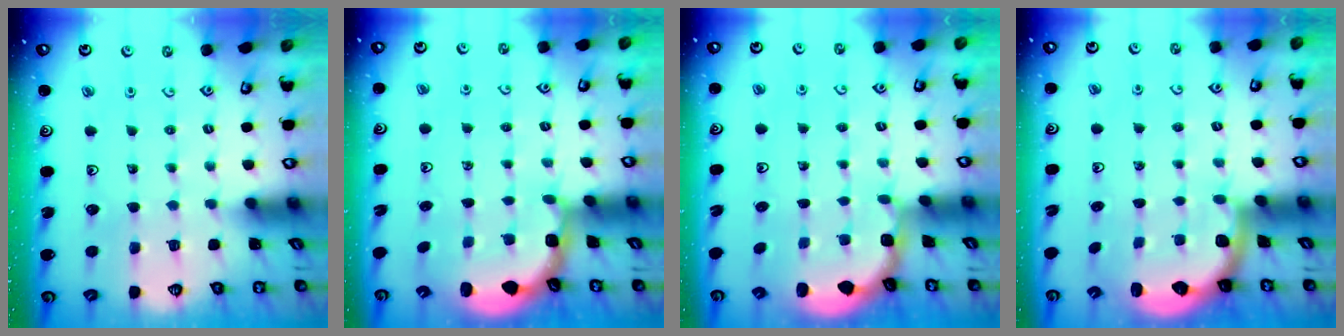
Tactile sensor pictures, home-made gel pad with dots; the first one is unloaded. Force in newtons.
{"total": 3.0, "press": 2.1, "slide": 2.2}
{"total": 1.9, "press": 1.8, "slide": 0.7}
{"total": 2.2, "press": 2.0, "slide": 0.8}